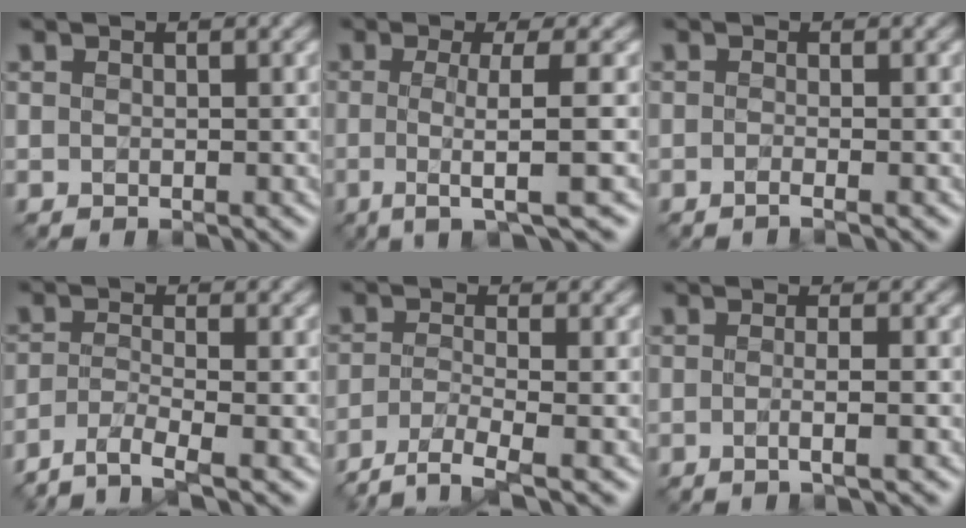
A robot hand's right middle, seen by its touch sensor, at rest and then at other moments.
{"total": 5.2, "force": [-0.7, 0.8, 5.1], "torque": [-0.080, -0.009, -0.016]}
{"total": 1.2, "force": [-0.6, 0.3, 0.9], "torque": [-0.006, -0.010, -0.016]}
{"total": 3.5, "force": [-2.7, 0.6, 2.2], "torque": [-0.039, -0.005, -0.062]}
{"total": 3.8, "force": [-2.8, 0.7, 2.5], "torque": [-0.047, -0.009, -0.062]}
{"total": 1.9, "force": [-0.4, 0.5, 1.8], "torque": [-0.022, -0.005, -0.010]}